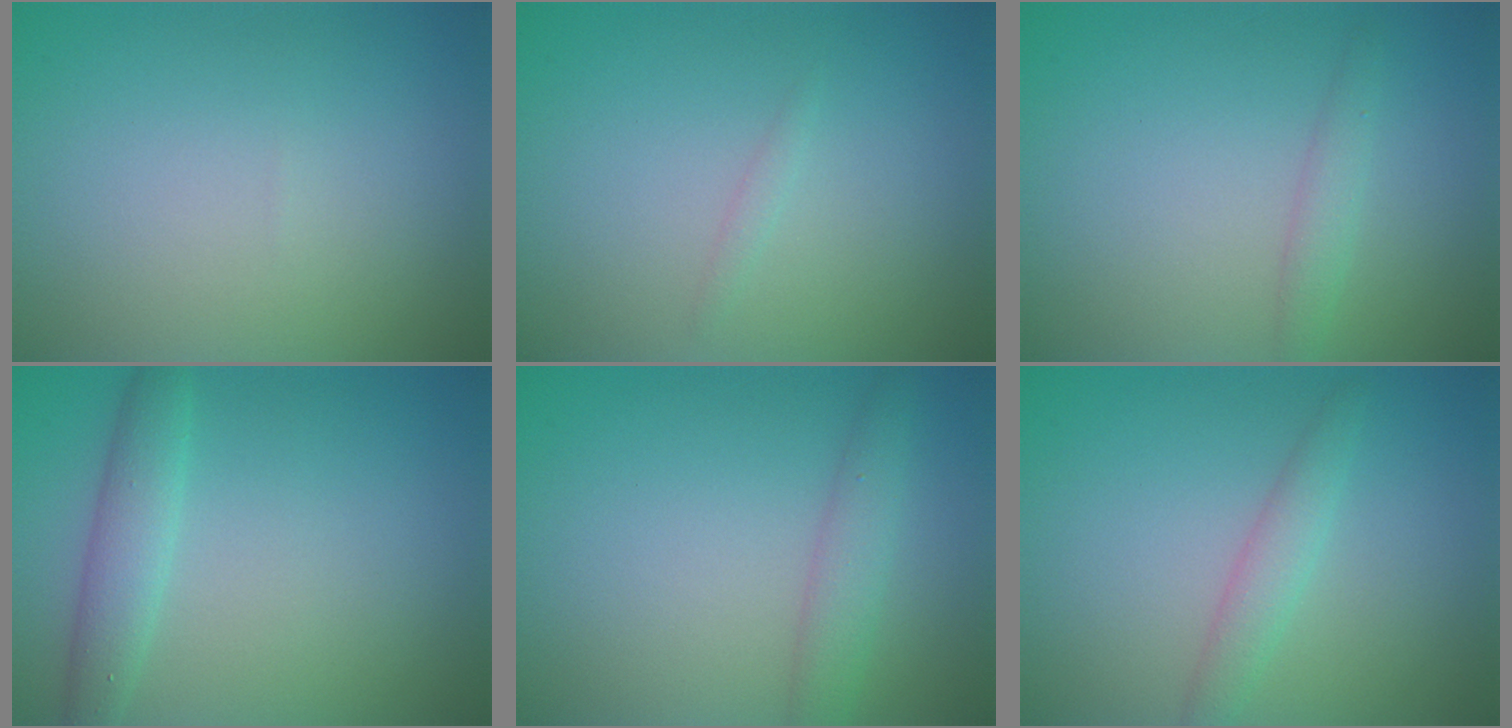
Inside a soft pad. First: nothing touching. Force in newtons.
{"total": 0.6, "press": 0.6, "slide": 0.0}
{"total": 1.5, "press": 1.5, "slide": 0.0}
{"total": 2.9, "press": 2.9, "slide": 0.2}
{"total": 2.4, "press": 2.4, "slide": 0.1}
{"total": 2.0, "press": 2.0, "slide": 0.0}